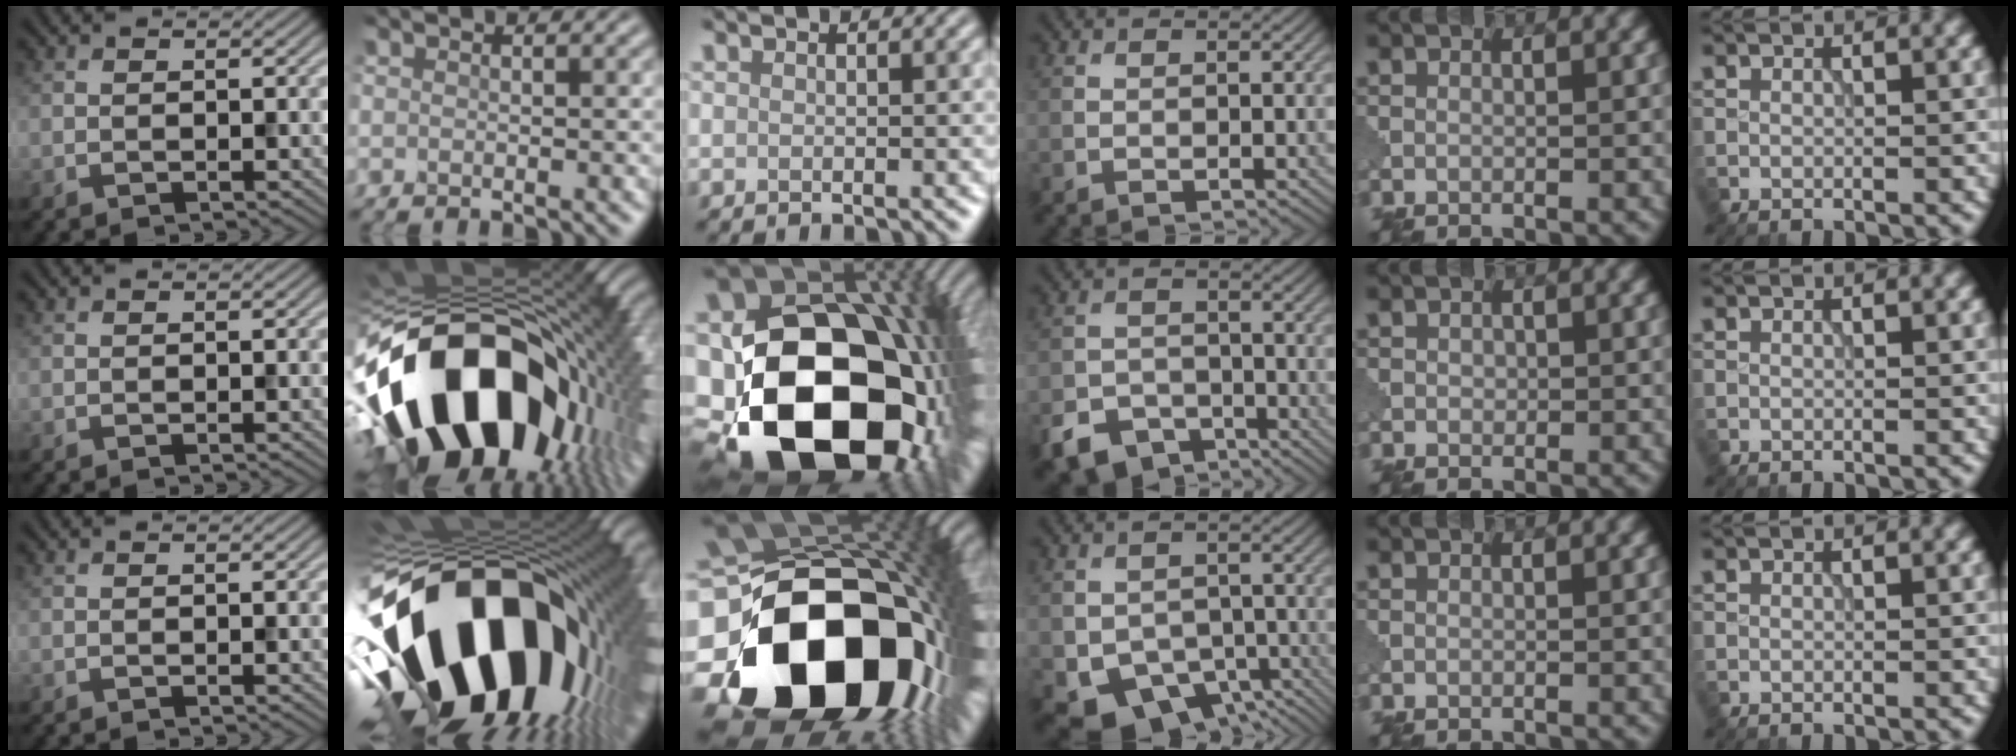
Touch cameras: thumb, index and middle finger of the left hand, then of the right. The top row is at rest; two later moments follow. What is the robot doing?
{"motion": "assemble", "object": "puzzle pieces"}